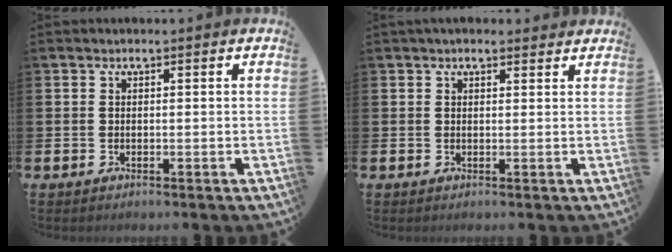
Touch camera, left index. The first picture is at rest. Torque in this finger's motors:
{"motor_torque": [0.92, -1.21, 0.02, 0.11]}